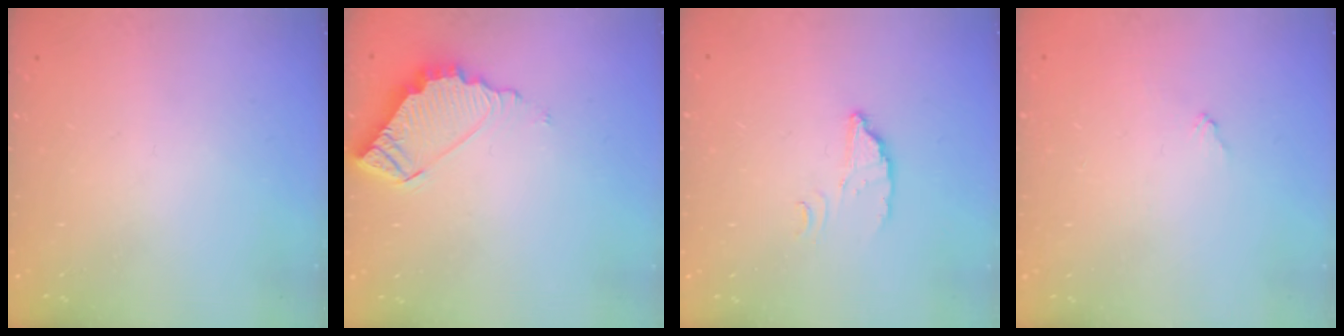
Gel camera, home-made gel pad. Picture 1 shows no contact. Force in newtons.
{"total": 8.1, "press": 8.1, "slide": 0.5}
{"total": 2.6, "press": 2.6, "slide": 0.1}
{"total": 3.9, "press": 3.9, "slide": 0.3}